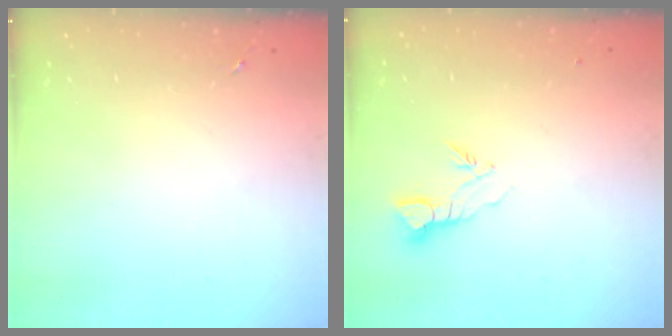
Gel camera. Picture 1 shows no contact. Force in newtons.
{"total": 3.8, "press": 3.8, "slide": 0.2}